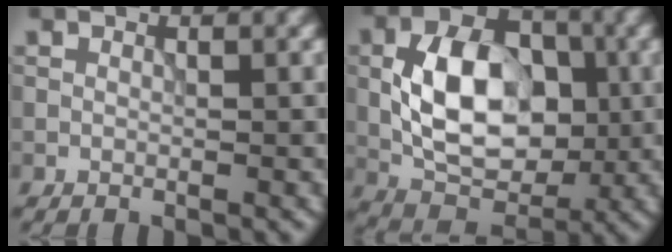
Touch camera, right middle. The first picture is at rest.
{"total": 9.0, "force": [-0.4, 5.9, 6.8], "torque": [-0.125, 0.005, -0.013]}